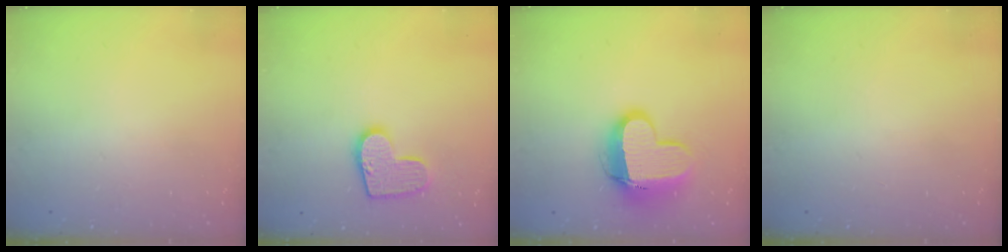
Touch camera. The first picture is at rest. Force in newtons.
{"total": 12.0, "press": 11.9, "slide": 0.7}
{"total": 13.5, "press": 13.5, "slide": 1.4}
{"total": 0.0}